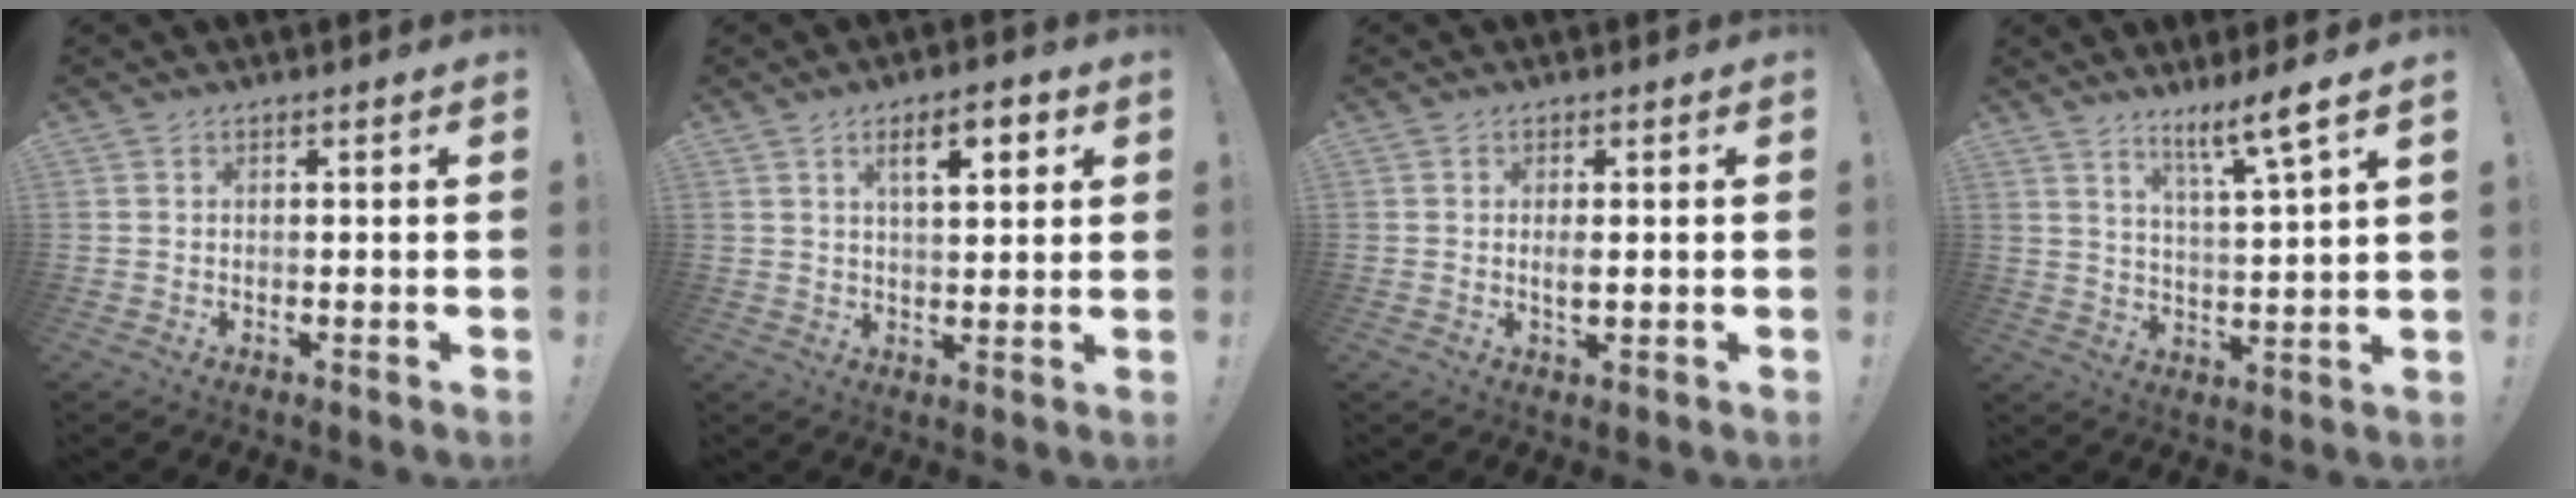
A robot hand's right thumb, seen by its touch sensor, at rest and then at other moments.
{"total": 8.1, "force": [3.5, 2.8, 6.8], "torque": [-0.096, -0.007, 0.053]}
{"total": 2.3, "force": [0.0, 0.6, 2.2], "torque": [-0.029, -0.005, -0.003]}
{"total": 9.4, "force": [6.6, -0.3, 6.8], "torque": [-0.105, -0.044, 0.100]}